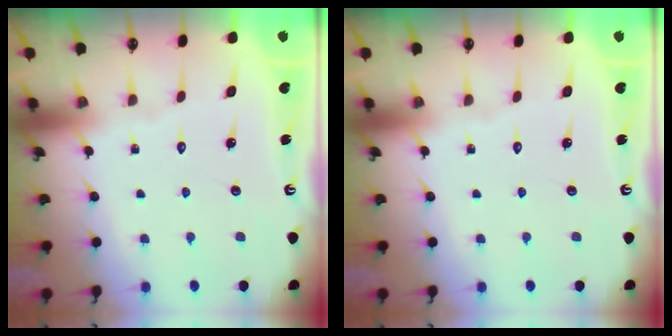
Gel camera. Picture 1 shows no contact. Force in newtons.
{"total": 0.0}